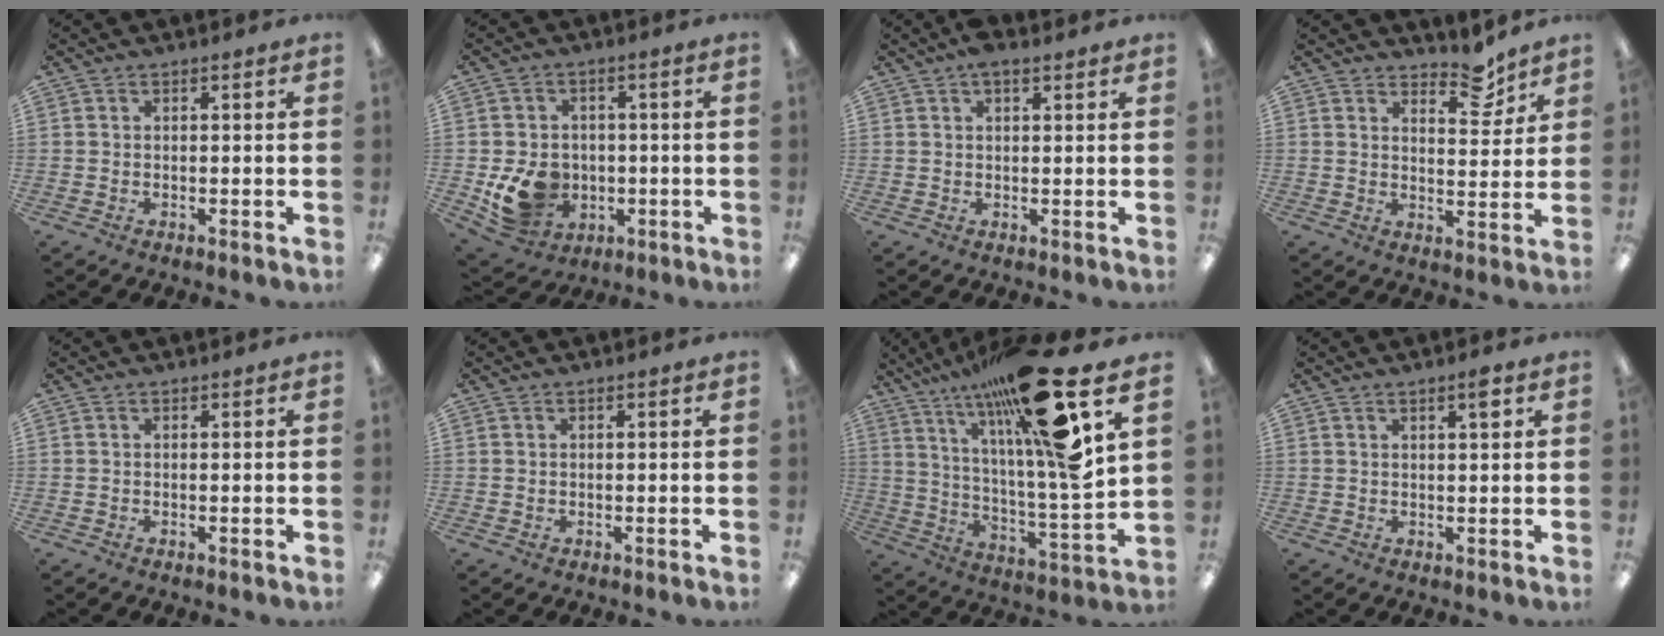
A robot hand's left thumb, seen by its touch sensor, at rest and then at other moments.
{"total": 10.6, "force": [-2.1, 9.1, 5.0], "torque": [-0.100, 0.007, -0.028]}
{"total": 3.4, "force": [2.2, 1.3, 2.3], "torque": [-0.042, 0.000, 0.037]}
{"total": 7.4, "force": [6.0, 2.9, 3.2], "torque": [-0.015, -0.047, 0.100]}
{"total": 0.0}
{"total": 0.5, "force": [0.2, 0.3, 0.4], "torque": [-0.007, 0.004, 0.003]}
{"total": 26.7, "force": [16.8, 3.8, 20.4], "torque": [-0.338, -0.091, 0.256]}
{"total": 3.0, "force": [1.7, 0.5, 2.4], "torque": [-0.035, -0.004, 0.024]}